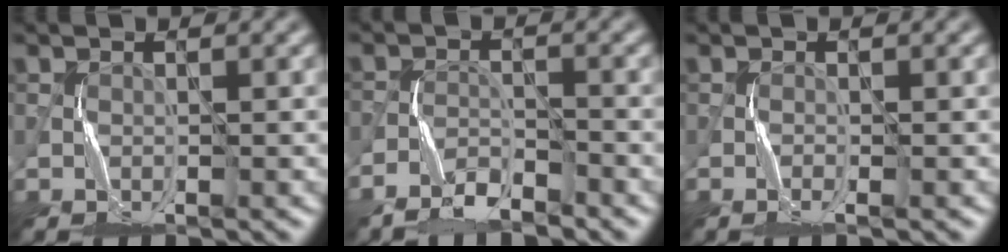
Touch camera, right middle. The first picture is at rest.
{"total": 3.5, "force": [-3.2, 1.1, 1.1], "torque": [-0.023, -0.001, -0.064]}
{"total": 0.9, "force": [-0.5, 0.0, 0.8], "torque": [-0.015, 0.000, -0.010]}